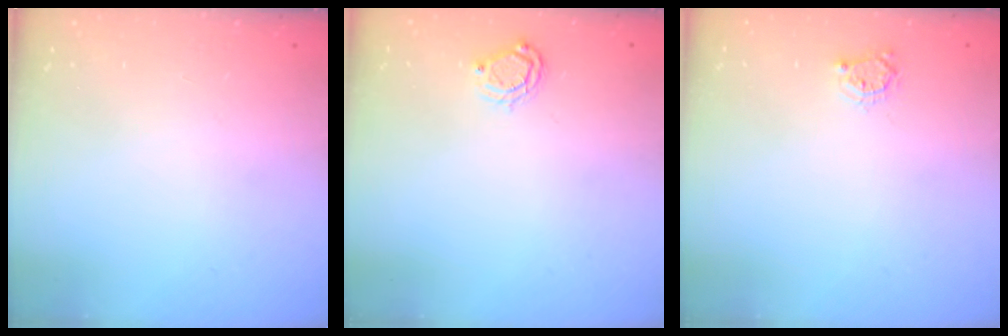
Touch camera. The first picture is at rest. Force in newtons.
{"total": 5.2, "press": 5.1, "slide": 0.5}
{"total": 3.3, "press": 3.3, "slide": 0.4}